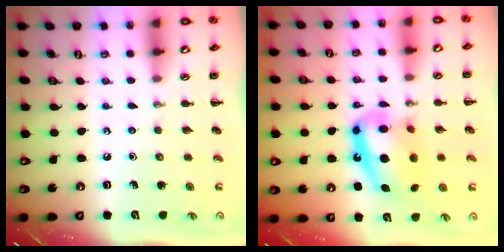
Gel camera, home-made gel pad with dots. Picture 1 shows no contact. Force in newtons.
{"total": 16.0, "press": 15.4, "slide": 4.4}